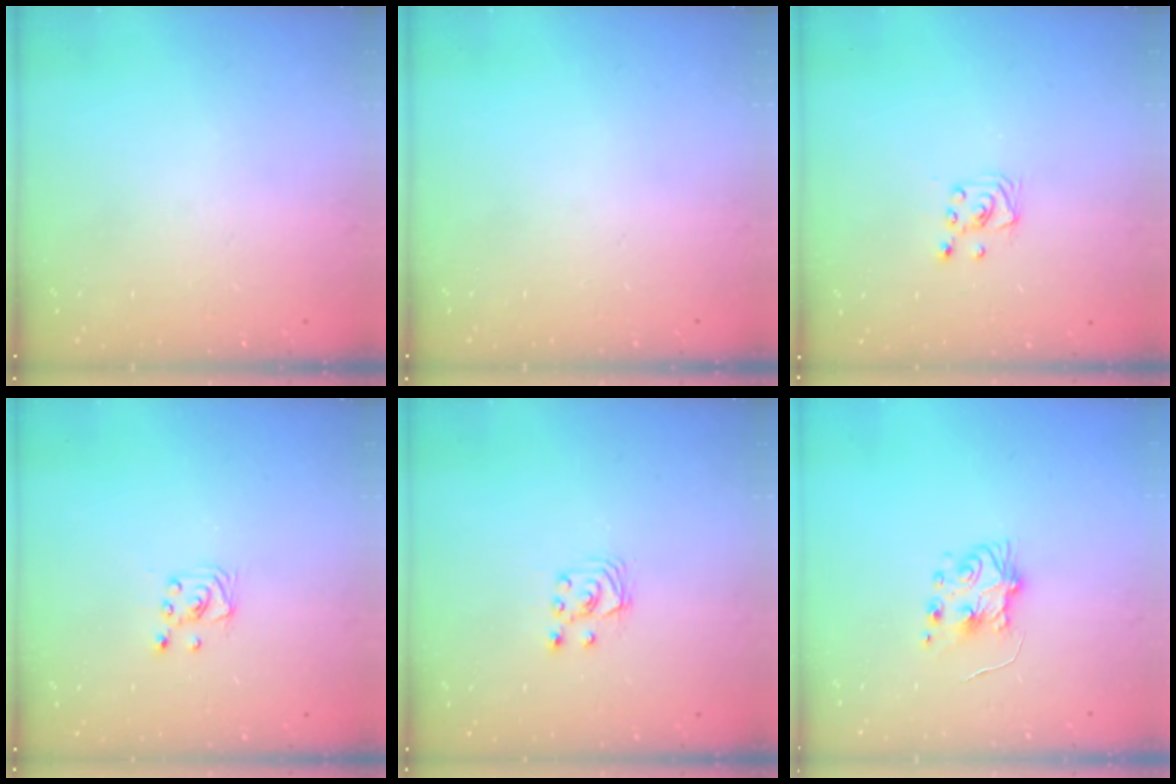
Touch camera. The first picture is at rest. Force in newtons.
{"total": 0.0}
{"total": 2.0, "press": 2.0, "slide": 0.2}
{"total": 2.0, "press": 2.0, "slide": 0.2}
{"total": 3.5, "press": 3.5, "slide": 0.4}
{"total": 6.4, "press": 6.4, "slide": 0.4}